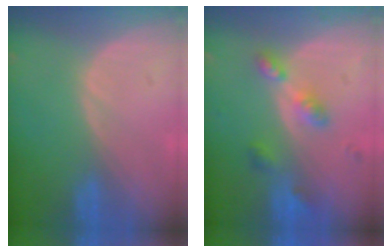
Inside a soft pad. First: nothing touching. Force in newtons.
{"total": 4.8, "press": 4.8, "slide": 0.1}